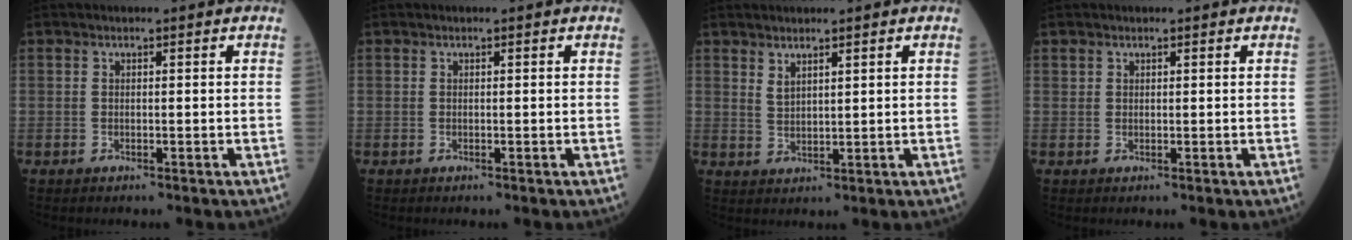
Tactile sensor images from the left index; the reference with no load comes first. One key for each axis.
{"total": 0.0}
{"total": 2.4, "fx": 1.8, "fy": 0.6, "fz": 1.4, "tx": -0.036, "ty": -0.004, "tz": 0.044}
{"total": 0.7, "fx": 0.6, "fy": 0.5, "fz": 0.0, "tx": 0.001, "ty": 0.000, "tz": 0.009}